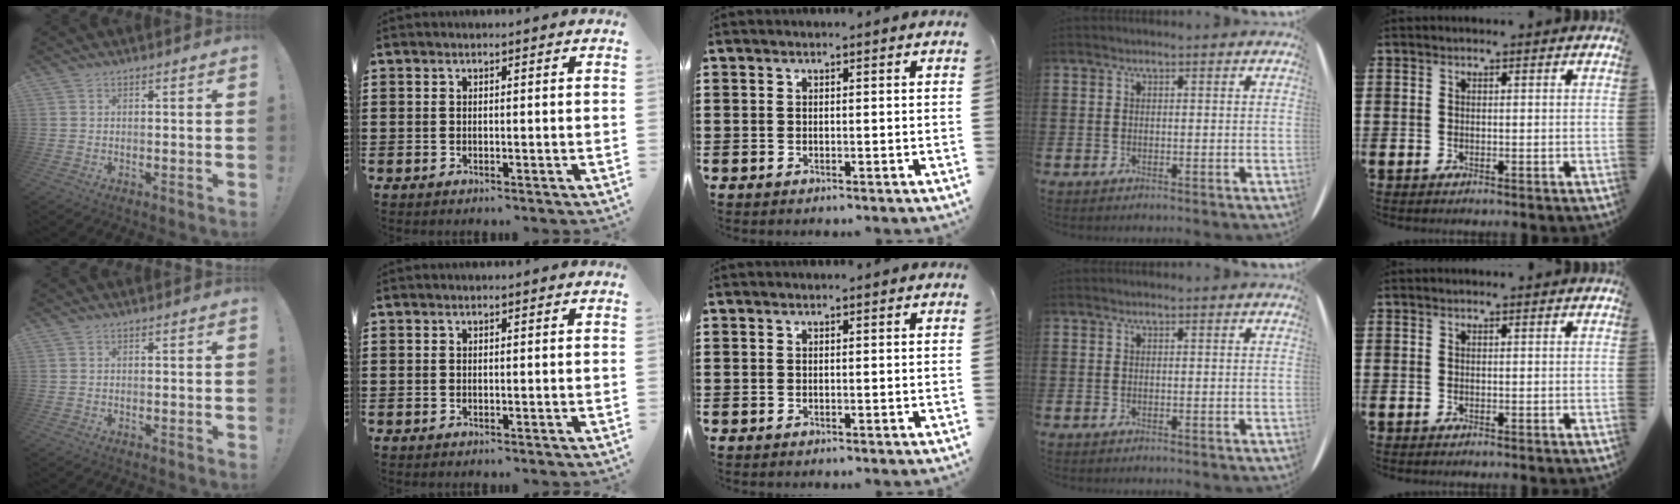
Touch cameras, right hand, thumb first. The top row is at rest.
{}